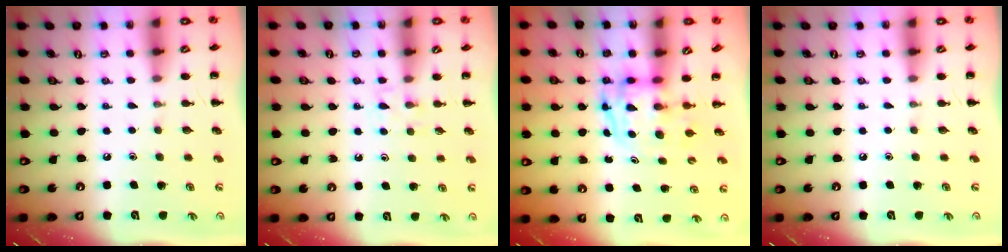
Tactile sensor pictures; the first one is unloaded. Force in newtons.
{"total": 2.9, "press": 2.7, "slide": 1.2}
{"total": 3.8, "press": 3.7, "slide": 0.5}
{"total": 0.0}